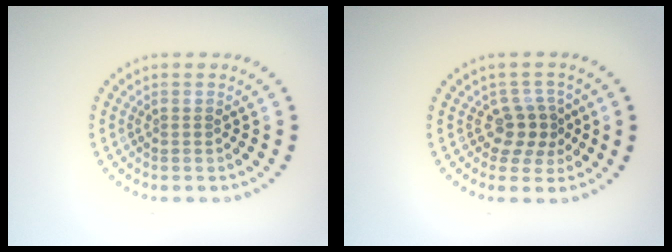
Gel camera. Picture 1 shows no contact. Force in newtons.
{"total": 2.6, "press": 2.1, "slide": 1.6}